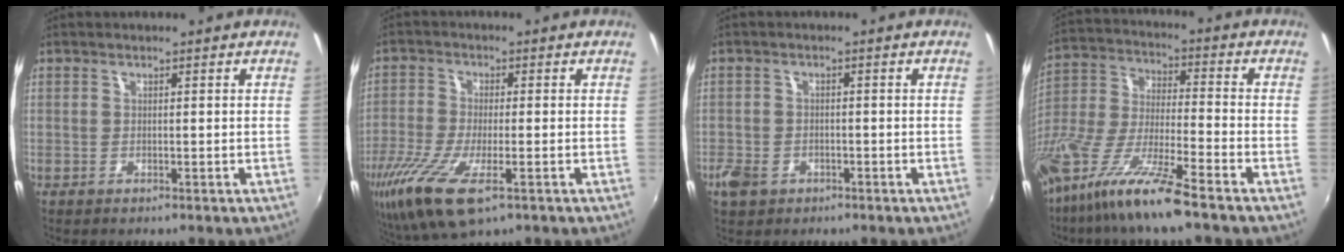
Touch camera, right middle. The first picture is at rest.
{"total": 14.4, "force": [-7.3, 4.6, 11.5], "torque": [-0.249, -0.054, -0.134]}
{"total": 4.5, "force": [-2.4, 3.2, 2.0], "torque": [-0.053, -0.004, -0.042]}
{"total": 16.9, "force": [-11.7, 1.6, 12.1], "torque": [-0.250, -0.033, -0.226]}